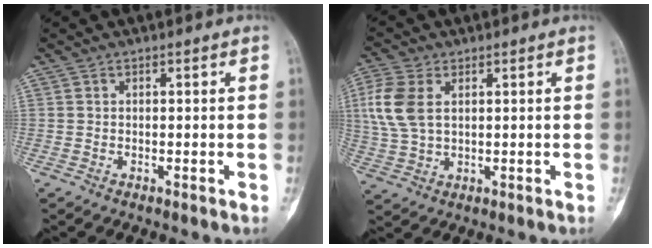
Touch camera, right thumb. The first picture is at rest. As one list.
[{"total": 8.8, "force": [2.0, 5.4, 6.7], "torque": [-0.166, 0.005, 0.043]}]